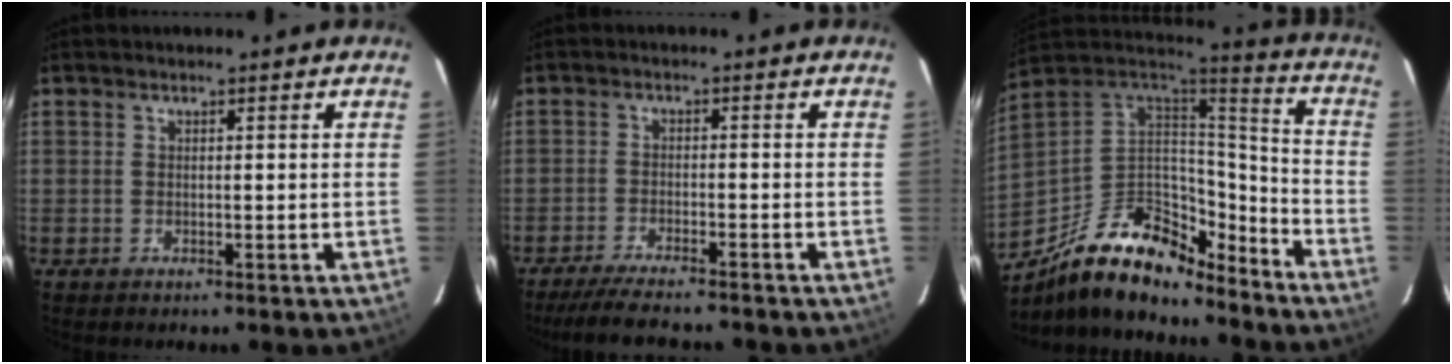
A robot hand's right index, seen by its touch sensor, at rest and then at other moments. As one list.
[{"total": 9.4, "force": [-8.4, 1.1, 4.2], "torque": [-0.099, -0.018, -0.136]}, {"total": 22.5, "force": [-16.1, 9.4, 12.6], "torque": [-0.248, 0.008, -0.266]}]